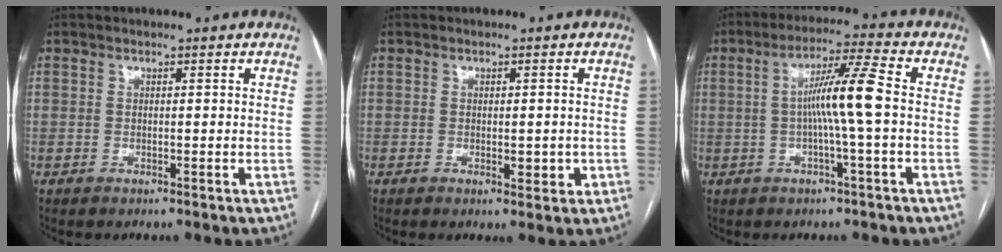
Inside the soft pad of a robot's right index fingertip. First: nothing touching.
{"total": 2.7, "force": [-0.6, 1.2, 2.3], "torque": [-0.028, -0.002, -0.002]}
{"total": 8.3, "force": [-0.3, -0.8, 8.2], "torque": [-0.149, 0.013, -0.008]}